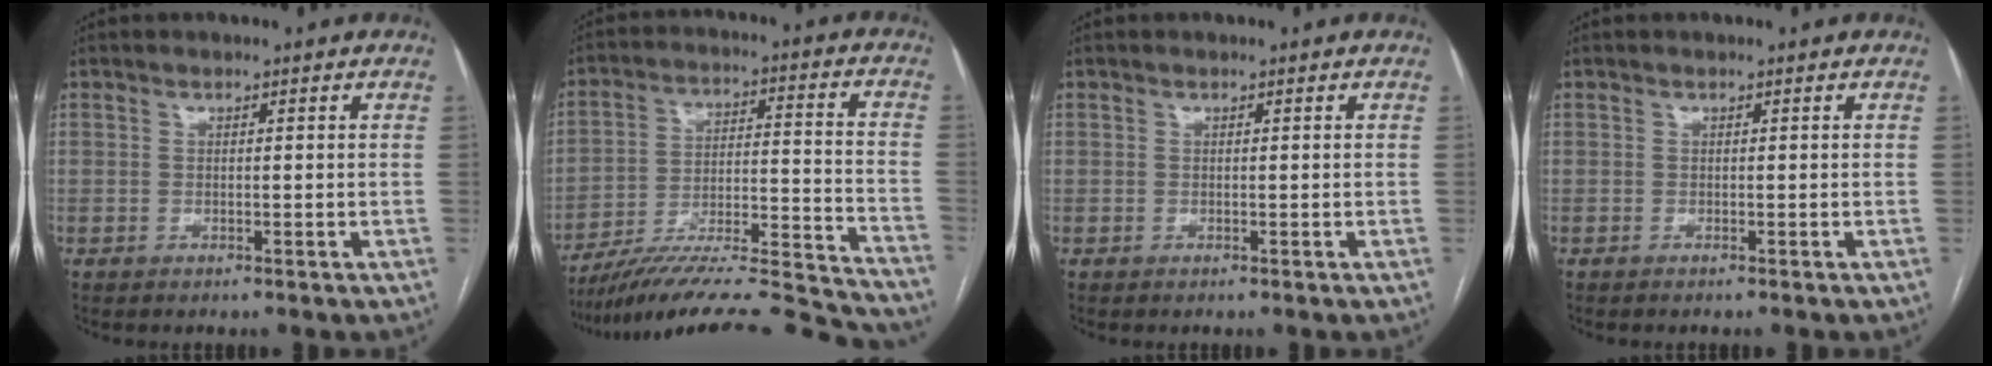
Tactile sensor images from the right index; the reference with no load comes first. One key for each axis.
{"total": 27.6, "fx": -25.6, "fy": 1.4, "fz": 10.3, "tx": -0.101, "ty": -0.002, "tz": -0.368}
{"total": 0.0}
{"total": 0.0}